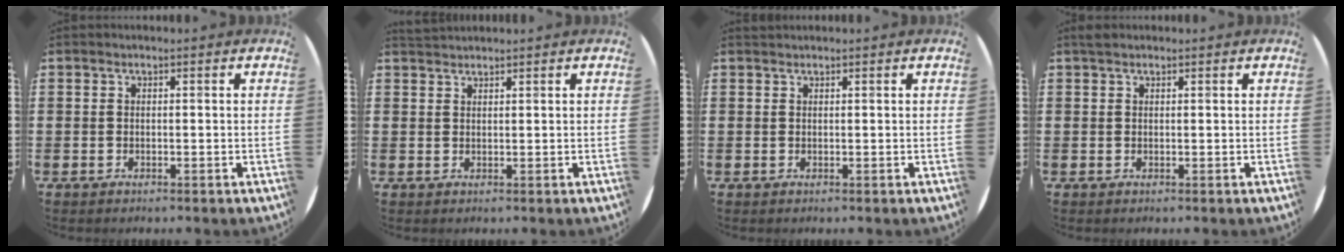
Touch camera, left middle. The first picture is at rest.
{"total": 1.2, "force": [1.2, 0.2, -0.1], "torque": [0.001, 0.001, 0.024]}
{"total": 0.0}
{"total": 0.9, "force": [0.7, 0.4, 0.1], "torque": [0.003, 0.001, 0.013]}